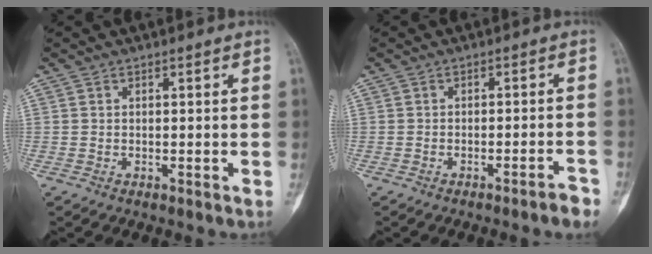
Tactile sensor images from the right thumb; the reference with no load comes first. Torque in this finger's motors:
{"motor_torque": [-0.43, -0.30, -0.16, 0.14, -0.06]}